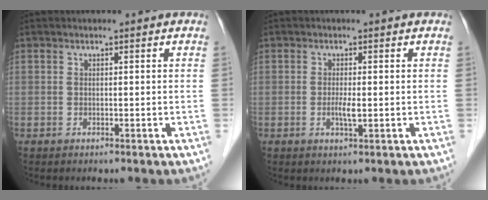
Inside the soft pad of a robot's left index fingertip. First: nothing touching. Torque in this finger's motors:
{"motor_torque": [0.47, 0.31, 0.01, 0.05]}